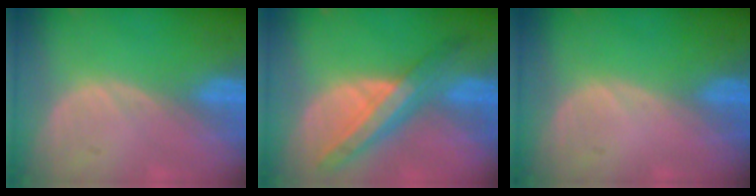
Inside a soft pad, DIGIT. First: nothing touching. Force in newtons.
{"total": 8.4, "press": 7.5, "slide": 3.8}
{"total": 0.0}